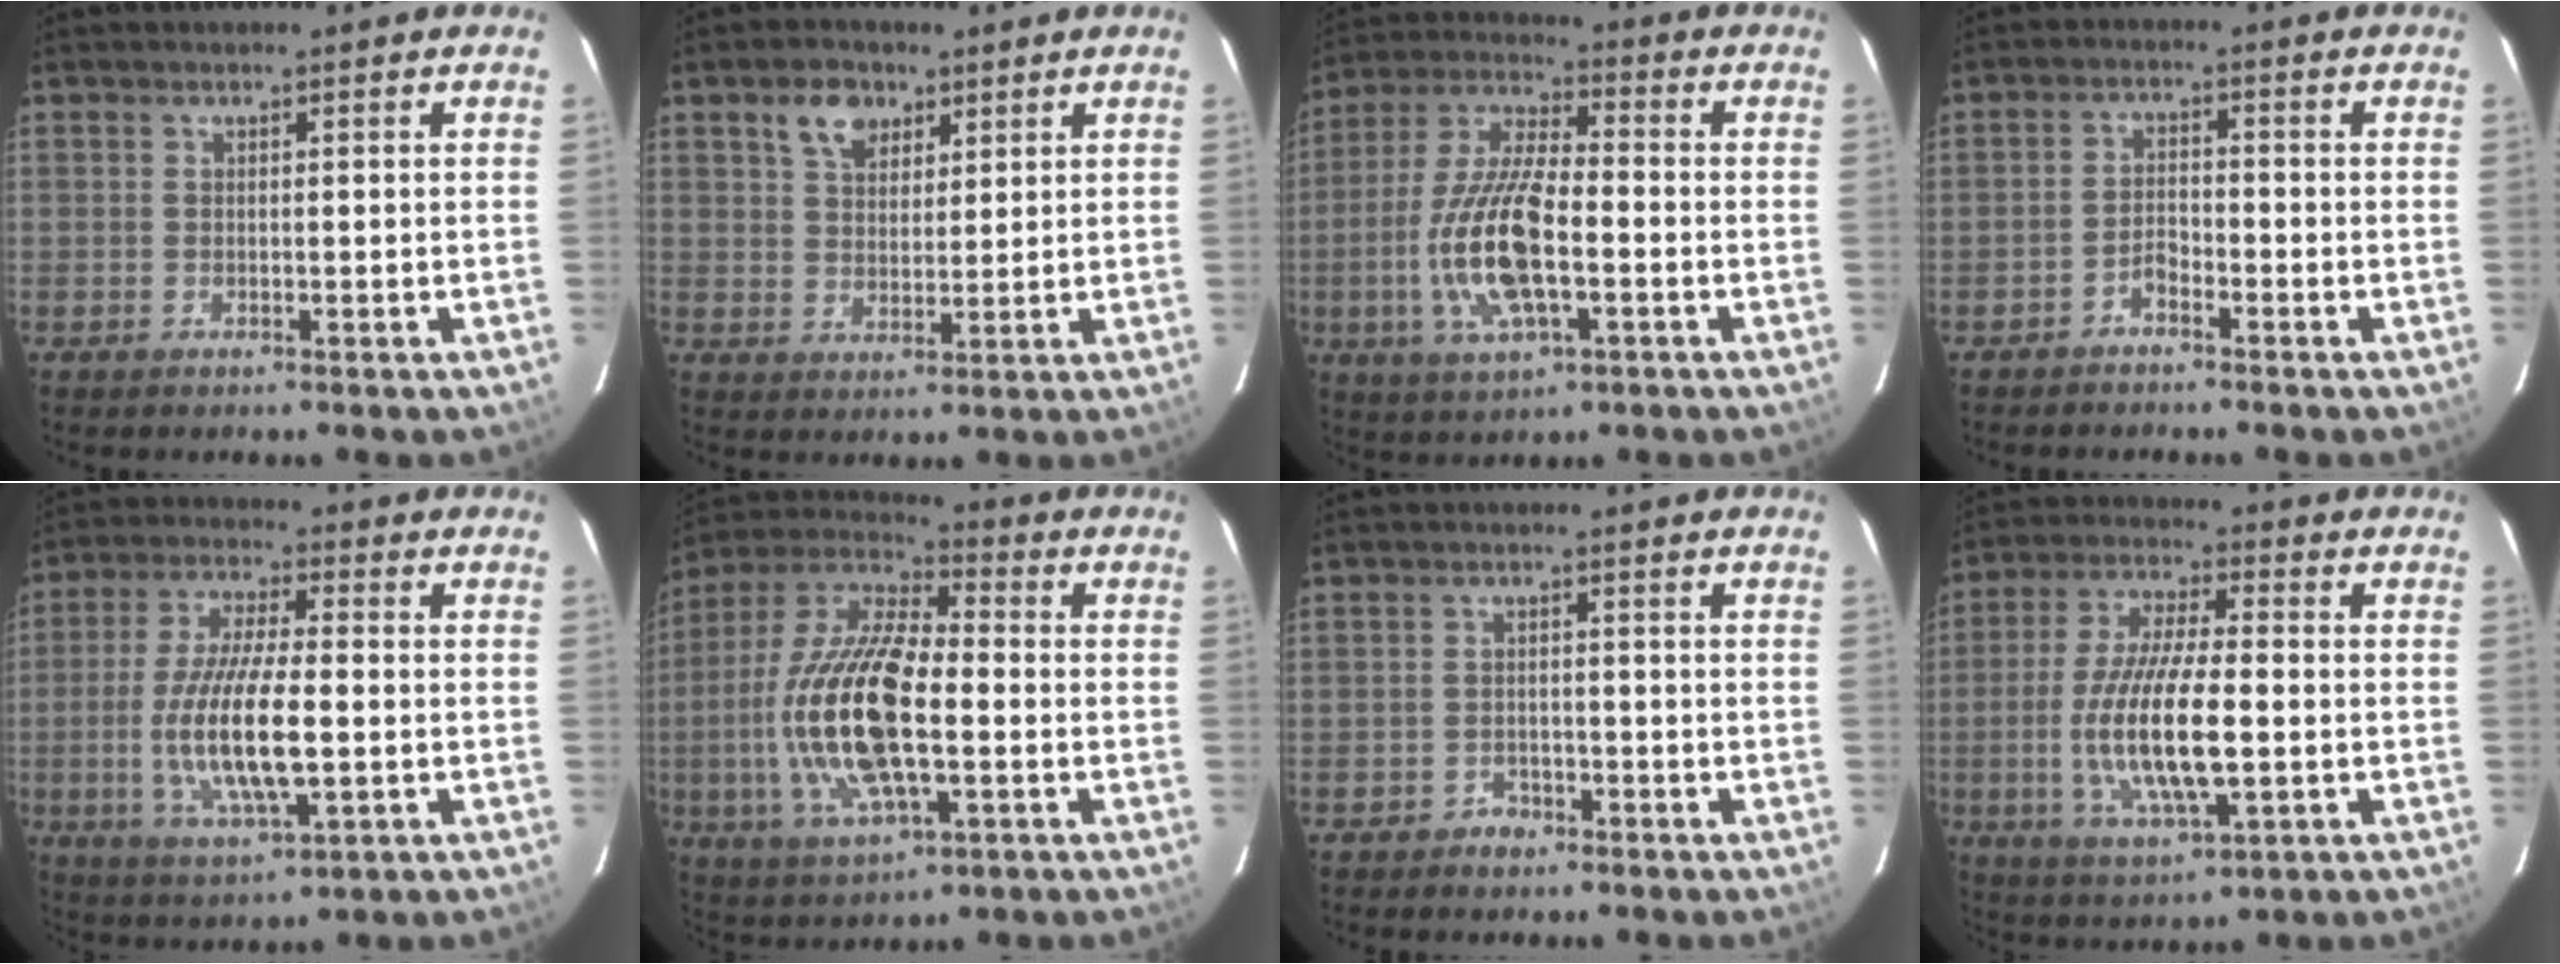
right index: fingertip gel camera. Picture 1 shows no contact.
{"total": 5.9, "force": [3.3, 3.9, 2.9], "torque": [-0.046, 0.015, 0.061]}
{"total": 15.3, "force": [-3.5, 5.5, 13.8], "torque": [-0.292, -0.003, -0.067]}
{"total": 2.4, "force": [-2.0, 0.8, 1.0], "torque": [-0.027, 0.008, -0.038]}
{"total": 14.2, "force": [-2.3, 3.9, 13.5], "torque": [-0.271, -0.010, -0.041]}
{"total": 19.9, "force": [-3.0, 7.7, 18.1], "torque": [-0.371, -0.004, -0.061]}
{"total": 2.5, "force": [-1.9, 1.6, 0.2], "torque": [-0.007, 0.007, -0.028]}
{"total": 15.1, "force": [-2.6, 4.2, 14.3], "torque": [-0.290, -0.009, -0.046]}